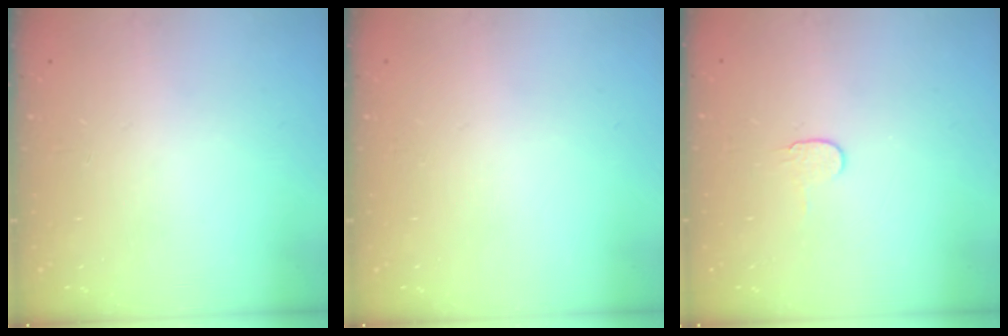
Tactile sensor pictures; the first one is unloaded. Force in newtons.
{"total": 0.0}
{"total": 3.7, "press": 3.7, "slide": 0.4}